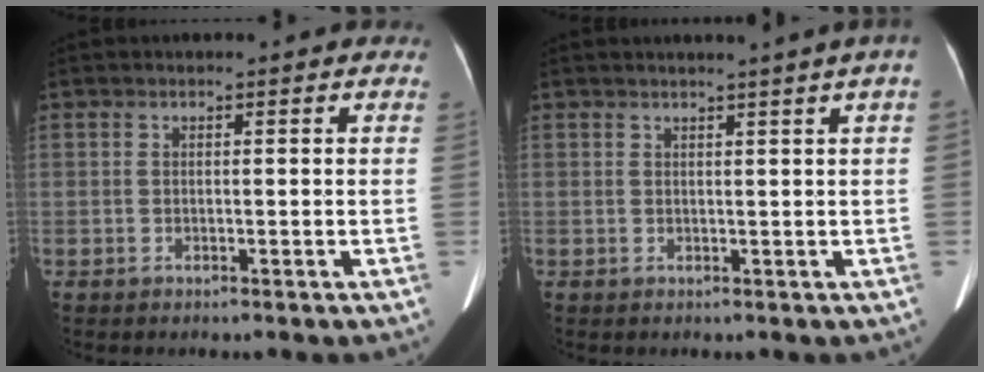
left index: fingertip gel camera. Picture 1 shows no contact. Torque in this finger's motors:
{"motor_torque": [-0.35, -0.30, -0.15, -0.04]}